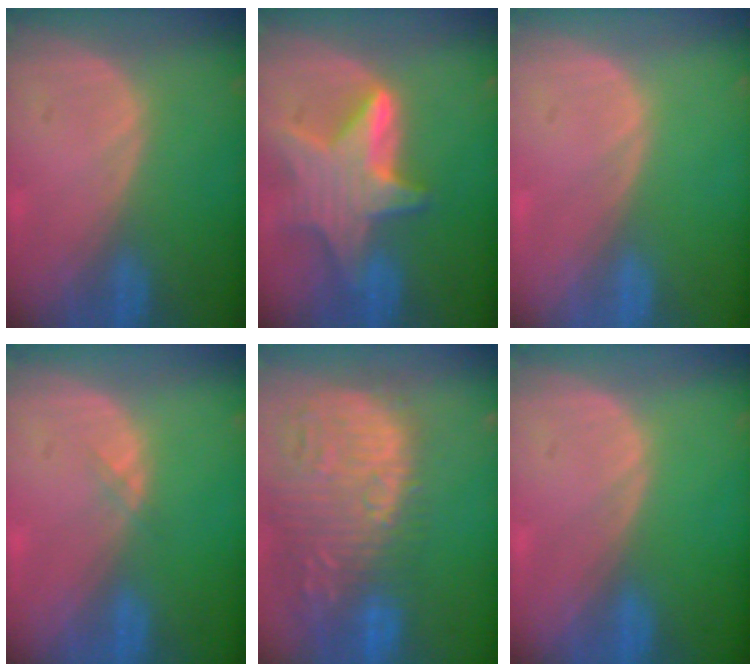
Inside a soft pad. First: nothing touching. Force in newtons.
{"total": 9.3, "press": 9.3, "slide": 0.7}
{"total": 0.0}
{"total": 0.6, "press": 0.6, "slide": 0.1}
{"total": 16.0, "press": 13.3, "slide": 9.0}
{"total": 0.0}